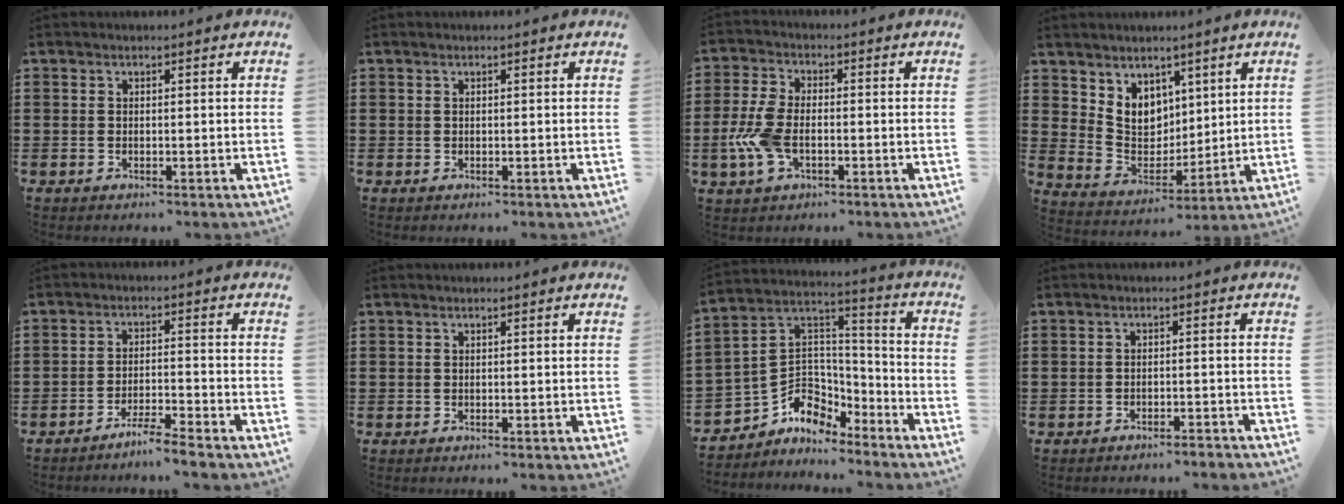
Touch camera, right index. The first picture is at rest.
{"total": 0.0}
{"total": 7.0, "force": [-1.6, 3.5, 5.8], "torque": [-0.140, -0.007, -0.034]}
{"total": 6.6, "force": [4.1, 5.0, 0.9], "torque": [-0.044, -0.022, 0.079]}
{"total": 4.1, "force": [-3.9, -0.6, 1.2], "torque": [-0.021, -0.002, -0.077]}
{"total": 0.0}
{"total": 6.7, "force": [-3.5, 5.4, 1.8], "torque": [-0.061, -0.009, -0.067]}
{"total": 2.1, "force": [-2.1, 0.0, 0.2], "torque": [-0.008, 0.002, -0.045]}